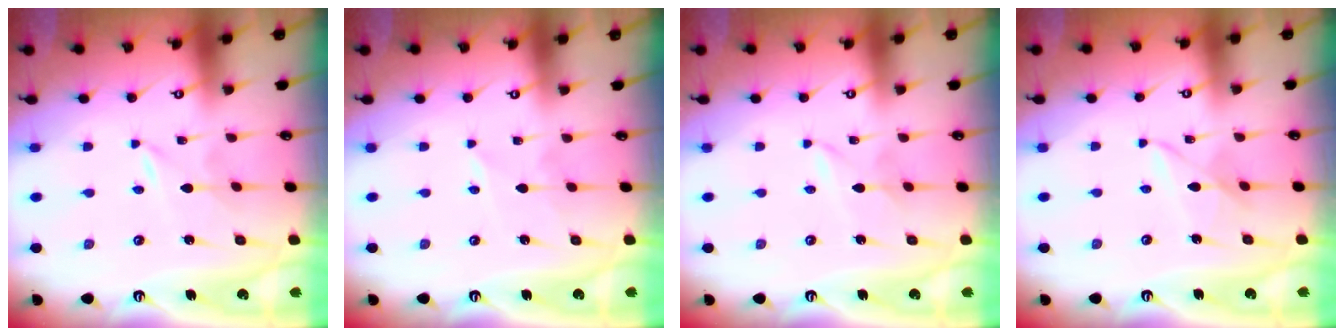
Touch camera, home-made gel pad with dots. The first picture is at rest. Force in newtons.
{"total": 2.6, "press": 2.6, "slide": 0.2}
{"total": 1.0, "press": 1.0, "slide": 0.2}
{"total": 4.0, "press": 4.0, "slide": 0.3}